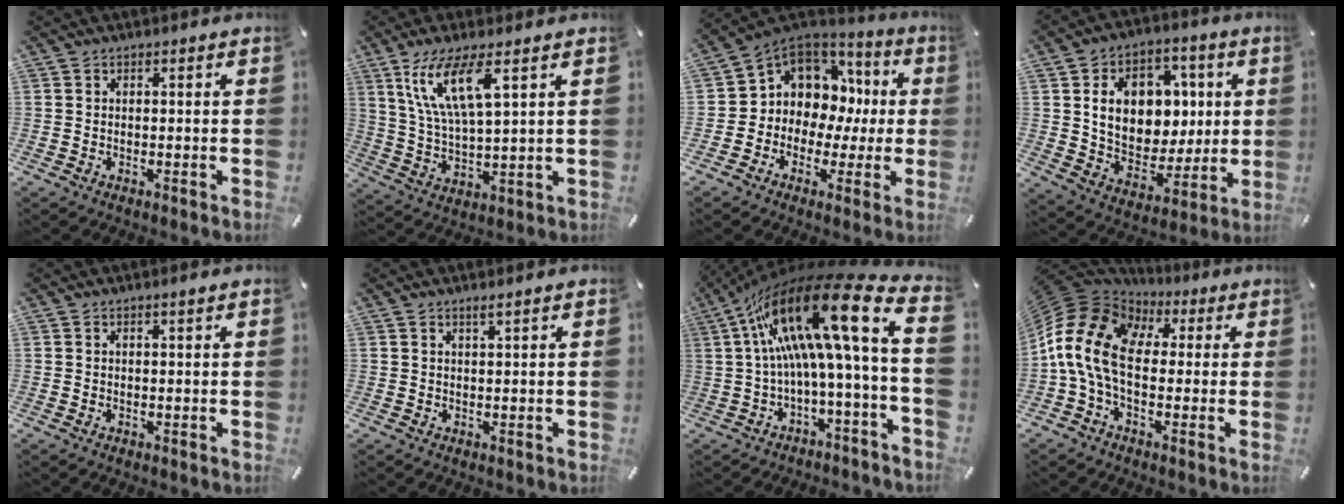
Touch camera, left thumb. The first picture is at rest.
{"total": 12.4, "force": [6.5, 3.5, 10.0], "torque": [-0.227, -0.008, 0.113]}
{"total": 9.0, "force": [1.4, 8.6, 2.4], "torque": [-0.056, -0.028, 0.037]}
{"total": 14.9, "force": [3.2, 12.3, 7.8], "torque": [-0.121, -0.008, 0.067]}
{"total": 0.8, "force": [0.4, 0.0, 0.7], "torque": [-0.014, 0.001, 0.007]}
{"total": 1.4, "force": [1.0, -0.1, 1.0], "torque": [-0.020, -0.002, 0.018]}
{"total": 22.4, "force": [4.4, 6.0, 21.1], "torque": [-0.373, -0.043, 0.064]}
{"total": 14.4, "force": [-2.1, 9.8, 10.3], "torque": [-0.235, 0.014, -0.048]}